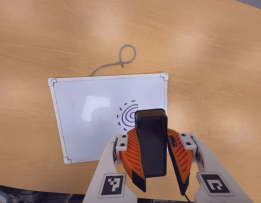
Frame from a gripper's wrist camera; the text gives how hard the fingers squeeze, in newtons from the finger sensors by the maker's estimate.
{"total": 10.8, "left": 11.1, "right": 10.4}